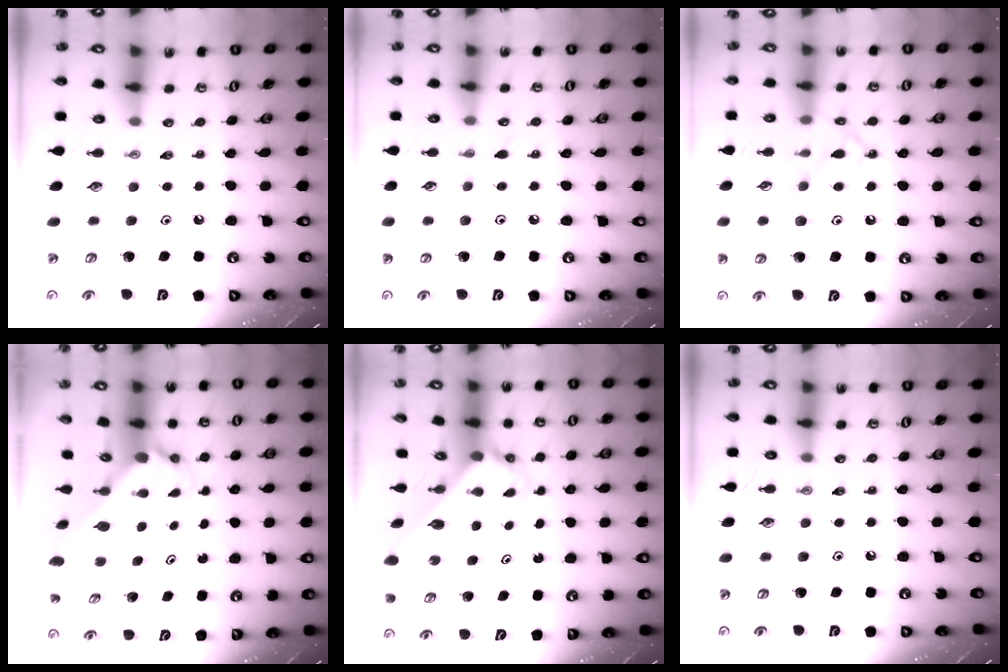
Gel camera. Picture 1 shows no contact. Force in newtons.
{"total": 2.7, "press": 2.7, "slide": 0.5}
{"total": 12.5, "press": 12.5, "slide": 0.9}
{"total": 2.8, "press": 2.8, "slide": 0.3}
{"total": 2.5, "press": 2.5, "slide": 0.2}
{"total": 0.0}